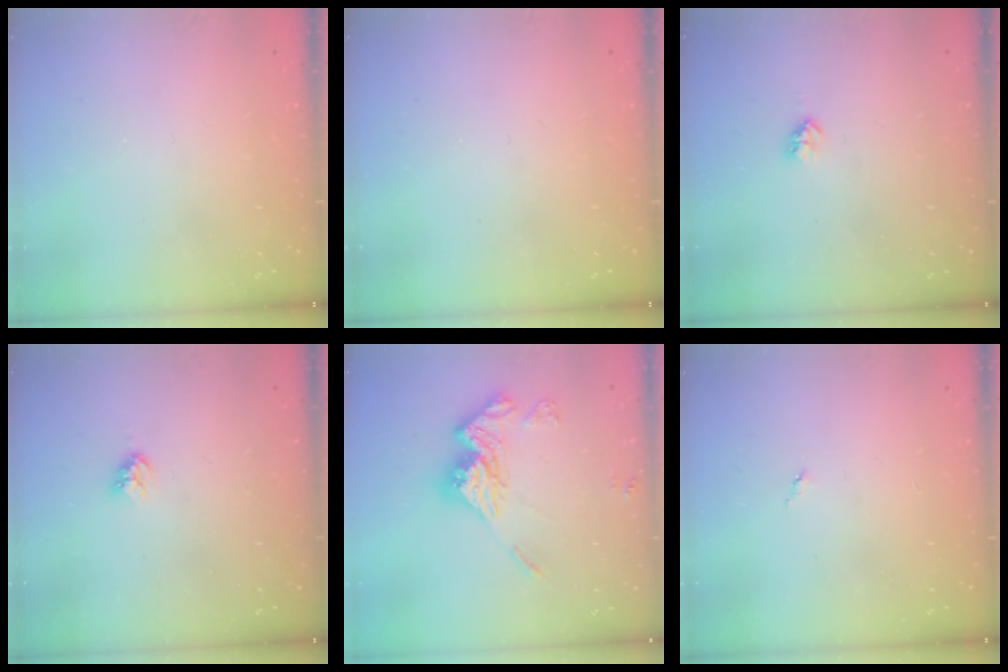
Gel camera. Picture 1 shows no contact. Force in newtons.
{"total": 0.0}
{"total": 2.9, "press": 2.8, "slide": 0.5}
{"total": 4.1, "press": 4.0, "slide": 0.5}
{"total": 15.7, "press": 15.6, "slide": 1.7}
{"total": 3.0, "press": 3.0, "slide": 0.2}